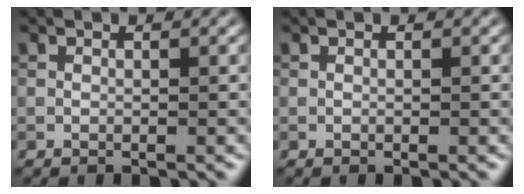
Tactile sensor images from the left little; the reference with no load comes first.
{"total": 0.0}